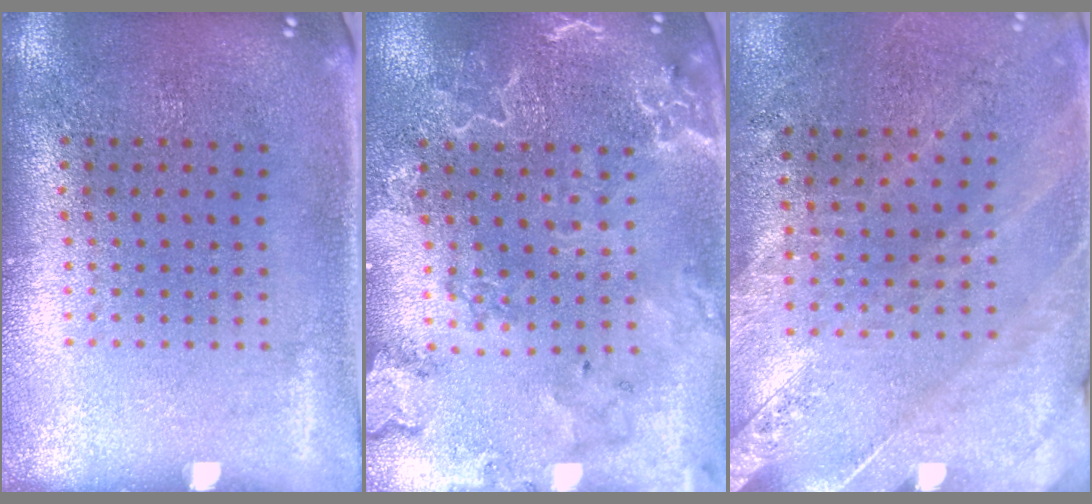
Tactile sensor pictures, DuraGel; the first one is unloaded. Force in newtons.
{"total": 2.7, "press": 2.5, "slide": 1.0}
{"total": 2.5, "press": 2.3, "slide": 0.8}